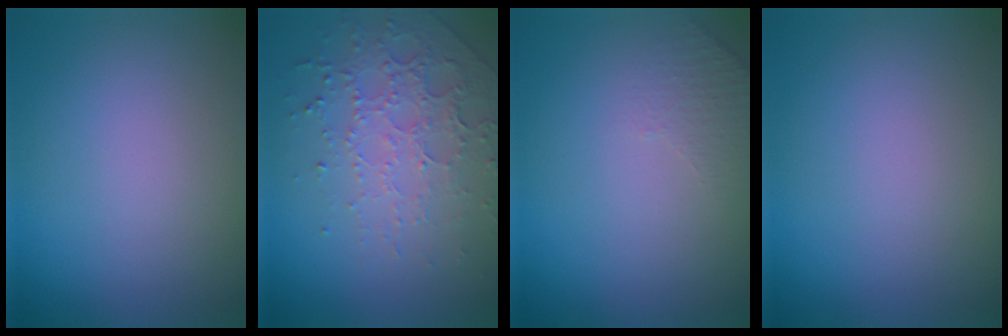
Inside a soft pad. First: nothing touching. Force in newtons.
{"total": 4.5, "press": 3.1, "slide": 3.3}
{"total": 1.6, "press": 1.5, "slide": 0.4}
{"total": 0.0}